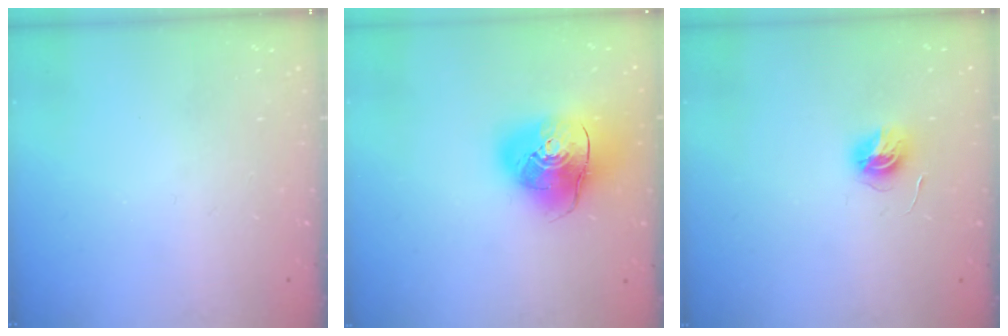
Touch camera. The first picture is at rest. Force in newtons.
{"total": 14.0, "press": 13.8, "slide": 2.4}
{"total": 5.6, "press": 5.6, "slide": 0.6}